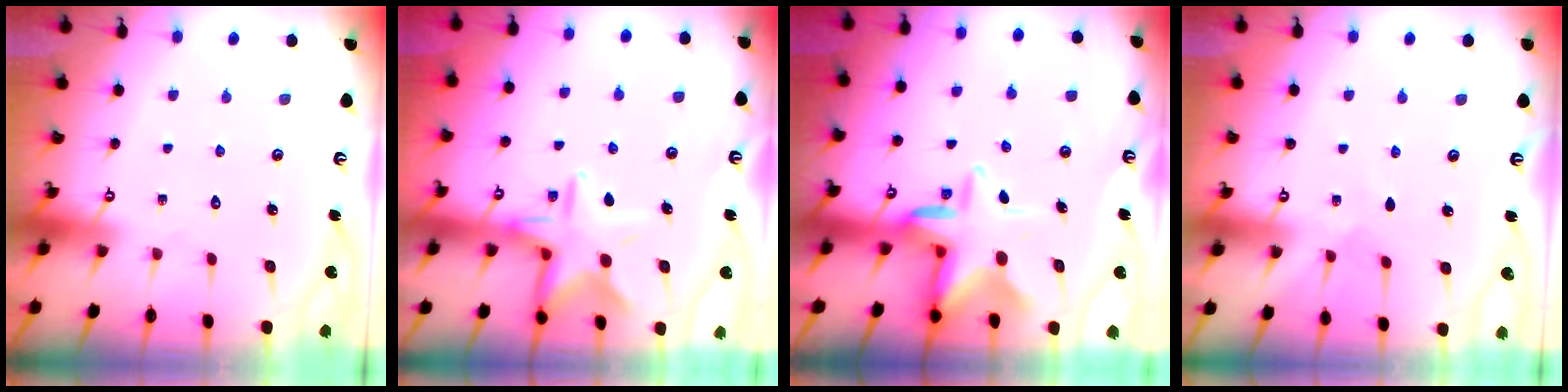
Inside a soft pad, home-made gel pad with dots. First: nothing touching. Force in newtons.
{"total": 13.3, "press": 13.2, "slide": 0.9}
{"total": 10.7, "press": 10.5, "slide": 2.1}
{"total": 2.4, "press": 2.3, "slide": 0.4}